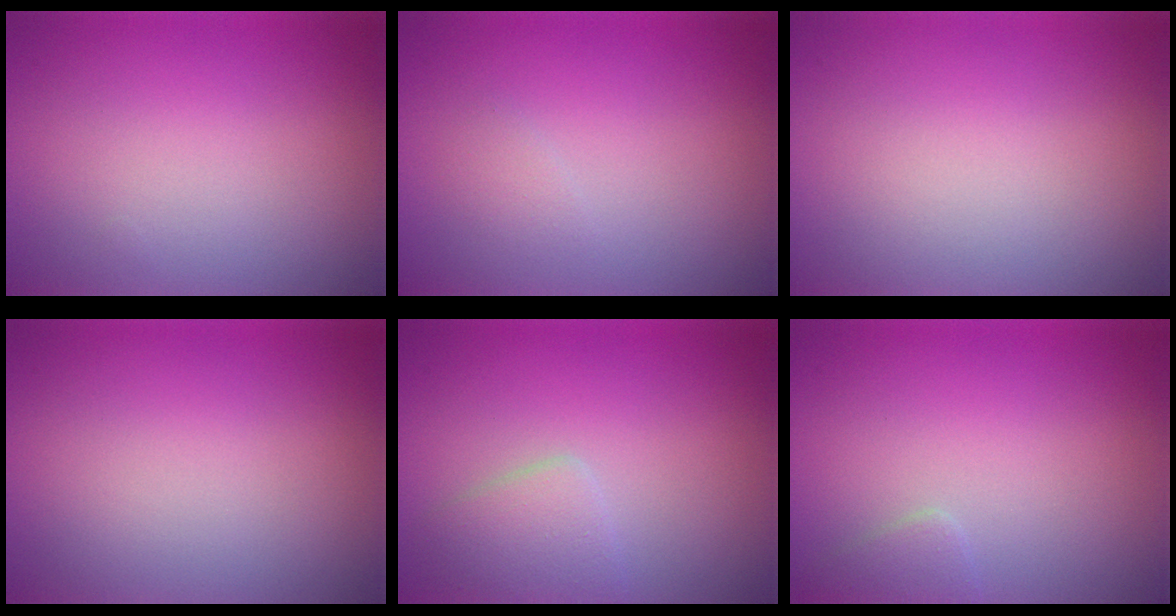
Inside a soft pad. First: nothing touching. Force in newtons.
{"total": 0.8, "press": 0.8, "slide": 0.1}
{"total": 0.0}
{"total": 0.0}
{"total": 2.4, "press": 2.4, "slide": 0.0}
{"total": 1.2, "press": 1.2, "slide": 0.1}